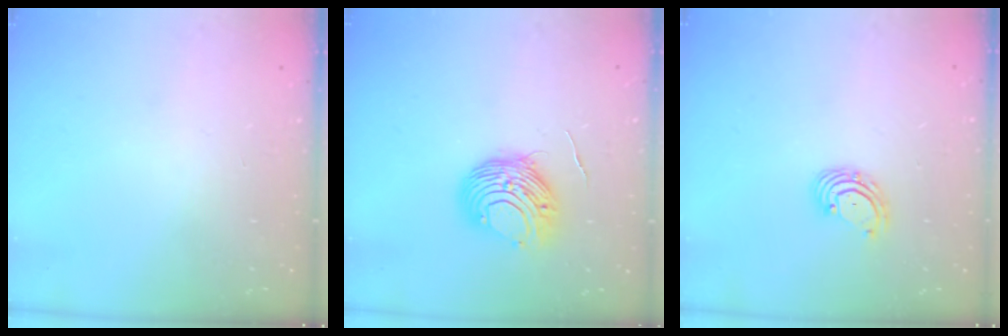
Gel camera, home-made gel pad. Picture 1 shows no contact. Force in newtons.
{"total": 10.1, "press": 10.0, "slide": 0.9}
{"total": 3.3, "press": 3.2, "slide": 0.5}